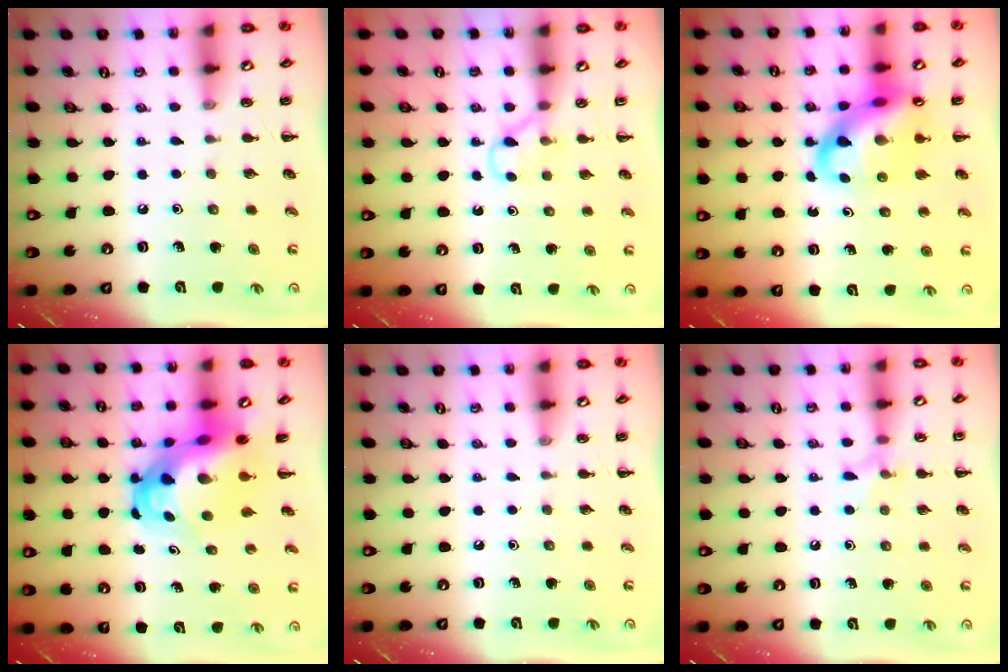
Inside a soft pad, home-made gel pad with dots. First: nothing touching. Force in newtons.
{"total": 3.2, "press": 3.0, "slide": 1.0}
{"total": 14.8, "press": 14.3, "slide": 4.0}
{"total": 7.8, "press": 7.4, "slide": 2.4}
{"total": 0.0}
{"total": 6.6, "press": 6.4, "slide": 1.9}